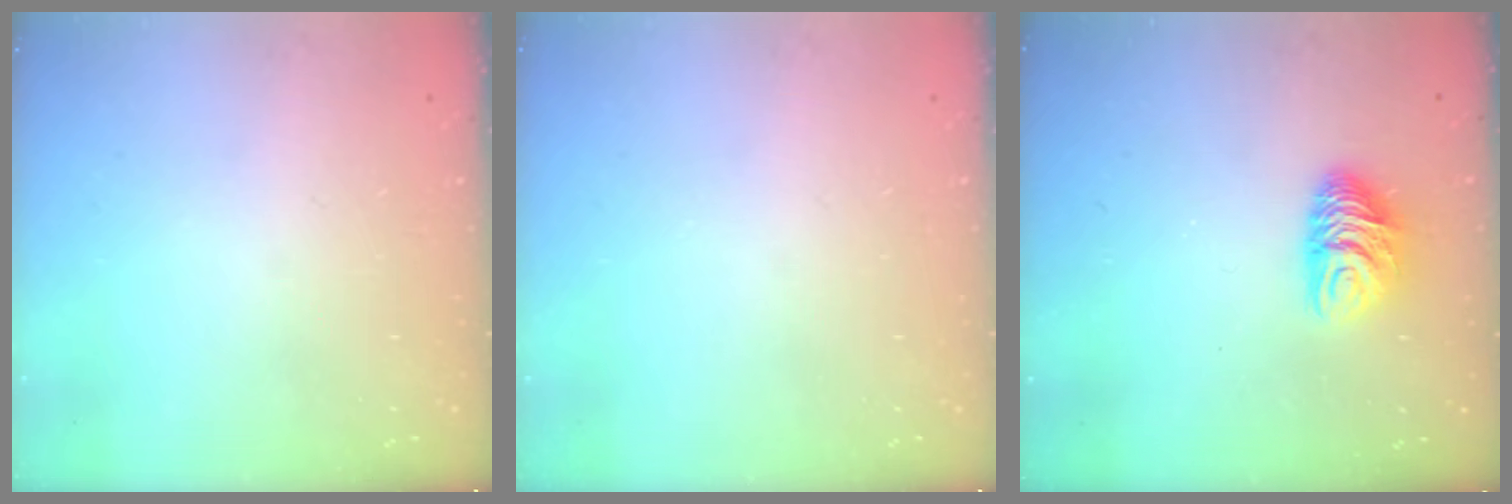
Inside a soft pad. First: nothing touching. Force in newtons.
{"total": 0.0}
{"total": 8.7, "press": 8.7, "slide": 0.7}